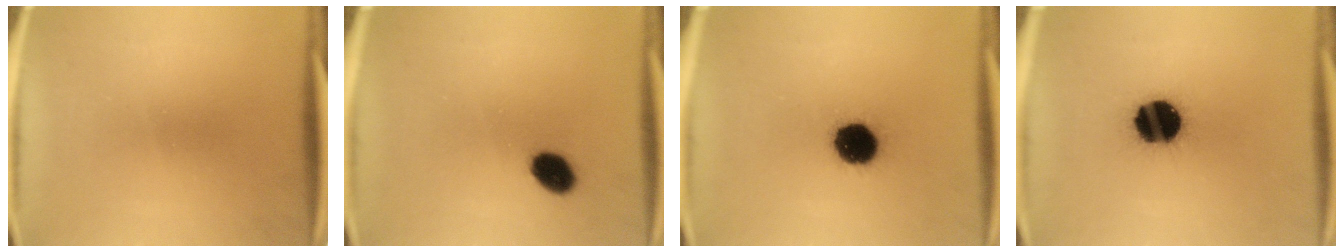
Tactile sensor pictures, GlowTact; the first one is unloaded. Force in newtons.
{"total": 5.8}
{"total": 11.0}
{"total": 16.6}